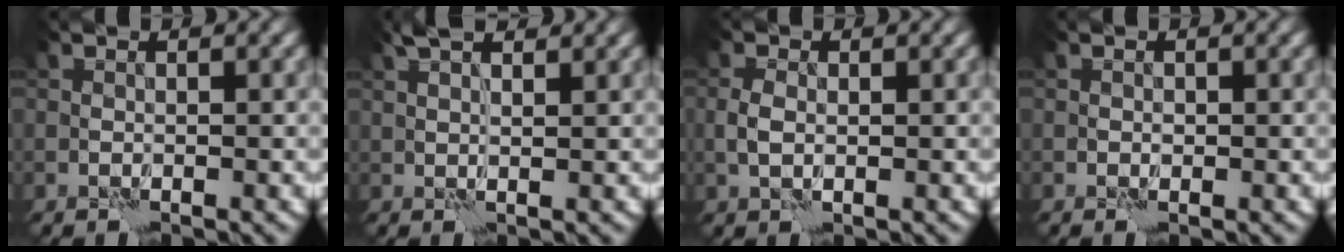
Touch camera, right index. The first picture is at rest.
{"total": 2.8, "force": [2.2, 0.4, 1.7], "torque": [-0.037, 0.004, 0.034]}
{"total": 1.4, "force": [0.2, 0.9, 1.1], "torque": [-0.027, 0.000, 0.003]}
{"total": 0.0}